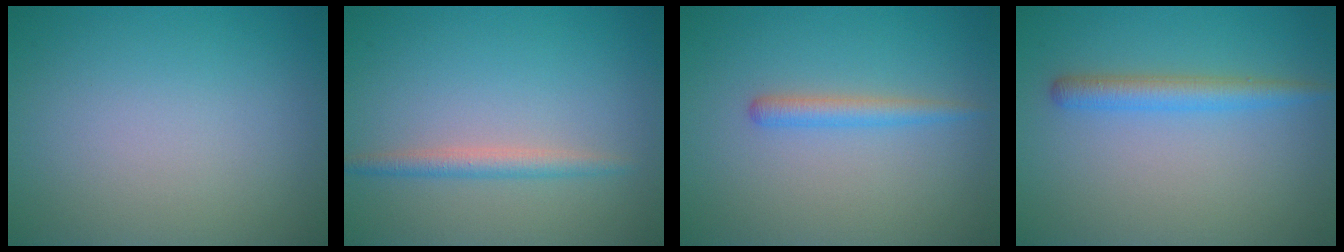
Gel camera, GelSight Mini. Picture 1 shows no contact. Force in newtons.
{"total": 1.8, "press": 1.8, "slide": 0.1}
{"total": 1.7, "press": 1.7, "slide": 0.2}
{"total": 2.6, "press": 2.6, "slide": 0.1}